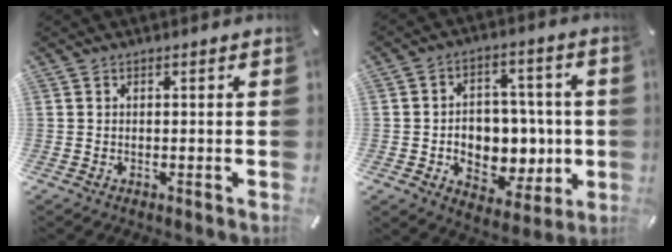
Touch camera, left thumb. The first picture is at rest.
{"total": 11.5, "force": [-1.2, 9.2, 6.8], "torque": [-0.083, 0.003, -0.009]}